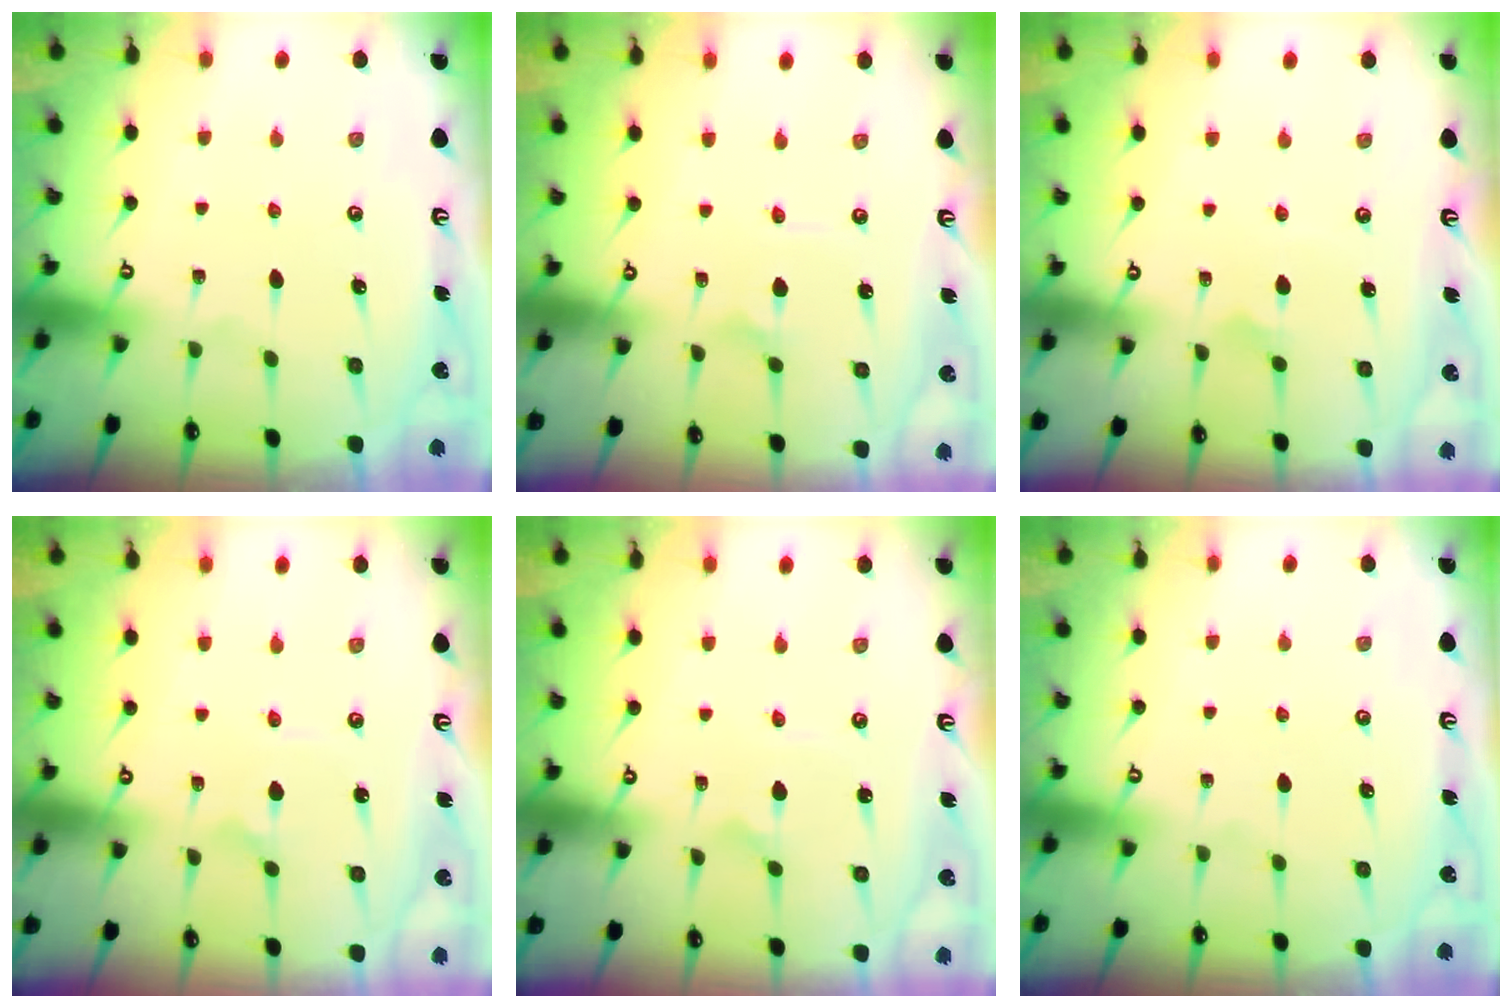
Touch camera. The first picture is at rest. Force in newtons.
{"total": 1.8, "press": 1.8, "slide": 0.1}
{"total": 4.2, "press": 4.2, "slide": 0.4}
{"total": 1.4, "press": 1.4, "slide": 0.4}
{"total": 0.9, "press": 0.9, "slide": 0.0}
{"total": 0.0}